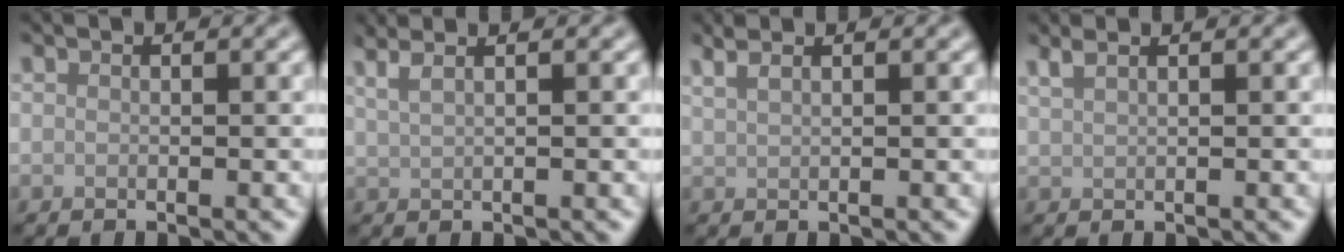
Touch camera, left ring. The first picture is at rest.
{"total": 4.5, "force": [2.9, 2.0, 2.8], "torque": [-0.032, 0.028, 0.021]}
{"total": 2.4, "force": [1.8, 0.9, 1.3], "torque": [-0.016, 0.006, 0.016]}
{"total": 1.8, "force": [1.5, 0.5, 1.0], "torque": [-0.015, 0.004, 0.023]}